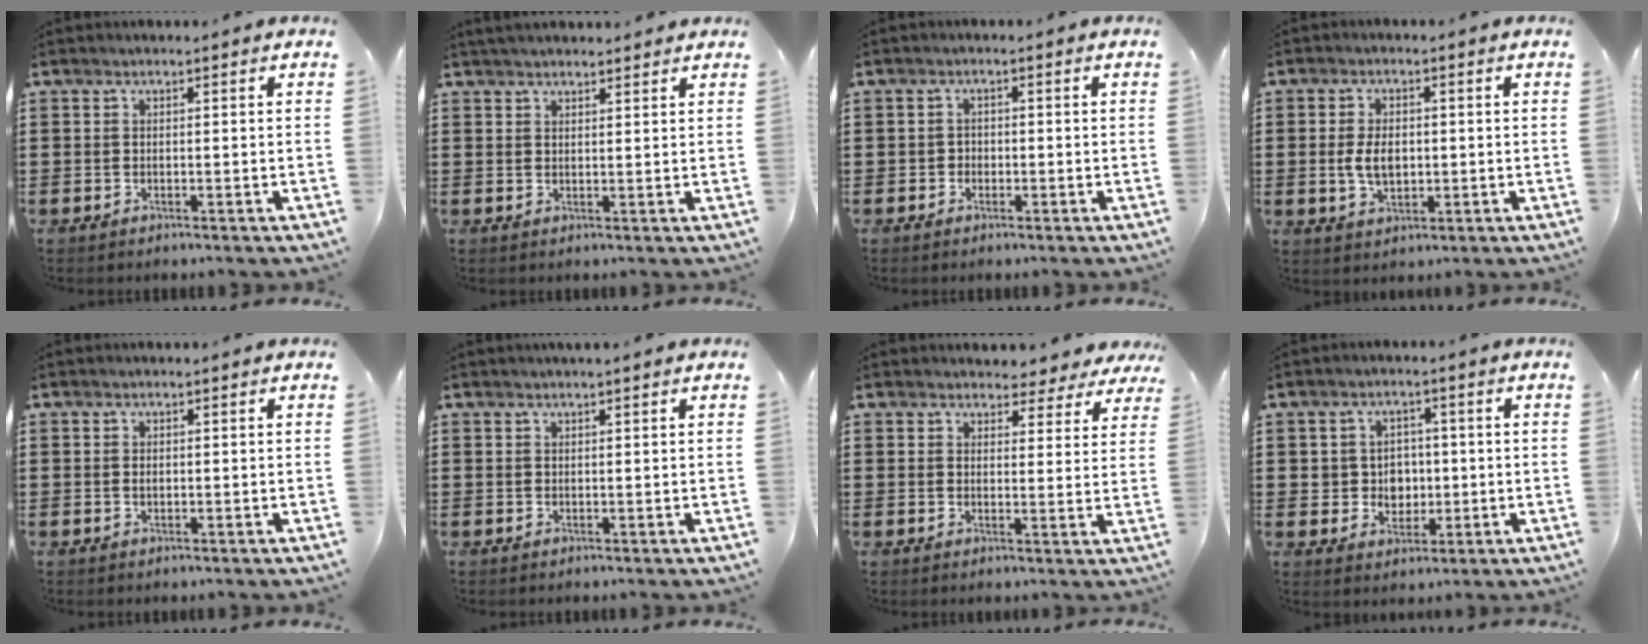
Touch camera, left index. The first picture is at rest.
{"total": 2.1, "force": [2.1, 0.1, 0.3], "torque": [-0.010, 0.000, 0.040]}
{"total": 1.1, "force": [-0.4, 1.0, 0.3], "torque": [-0.010, 0.002, -0.010]}
{"total": 5.0, "force": [0.1, 3.0, 4.0], "torque": [-0.080, 0.003, -0.002]}
{"total": 0.7, "force": [0.1, 0.4, 0.6], "torque": [-0.013, 0.001, 0.002]}
{"total": 0.9, "force": [0.7, -0.1, 0.5], "torque": [-0.010, -0.001, 0.014]}
{"total": 3.3, "force": [3.1, 1.1, 0.3], "torque": [-0.013, -0.011, 0.055]}
{"total": 4.6, "force": [0.4, 4.2, 1.8], "torque": [-0.045, 0.009, 0.003]}